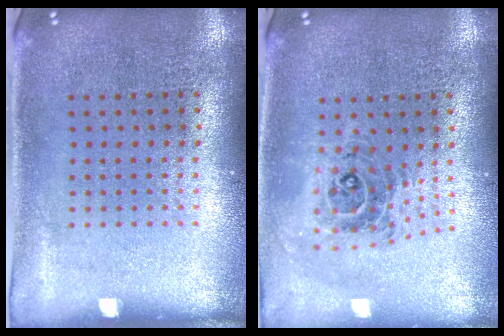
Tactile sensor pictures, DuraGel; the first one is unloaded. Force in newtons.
{"total": 0.9, "press": 0.9, "slide": 0.2}